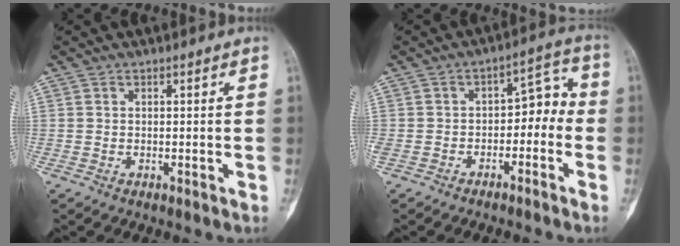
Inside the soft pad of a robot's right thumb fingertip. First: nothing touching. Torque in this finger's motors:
{"motor_torque": [1.58, 1.02, 0.78, 0.12, 0.02]}